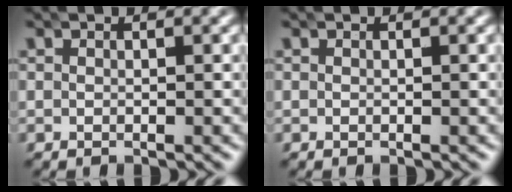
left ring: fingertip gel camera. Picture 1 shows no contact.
{"total": 0.0}